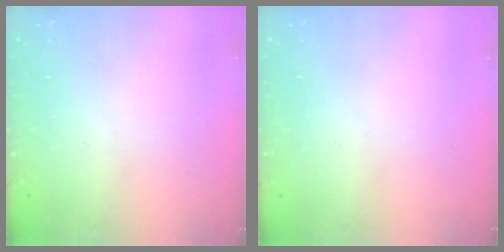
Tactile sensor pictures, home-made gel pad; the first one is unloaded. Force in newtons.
{"total": 0.0}